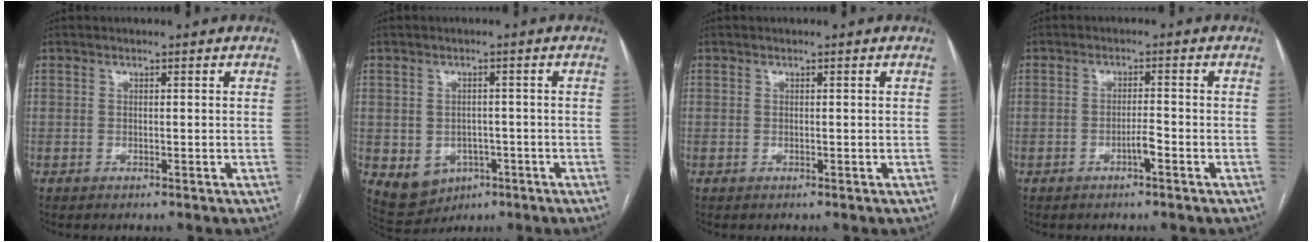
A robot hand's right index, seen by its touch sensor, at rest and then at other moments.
{"total": 6.5, "force": [-2.4, 5.5, 2.6], "torque": [-0.044, 0.010, -0.017]}
{"total": 0.0}
{"total": 2.0, "force": [-1.2, 0.0, 1.6], "torque": [-0.026, 0.001, -0.020]}